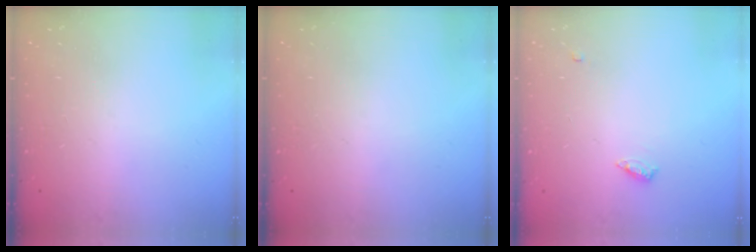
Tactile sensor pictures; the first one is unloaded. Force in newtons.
{"total": 0.0}
{"total": 4.5, "press": 4.5, "slide": 0.4}